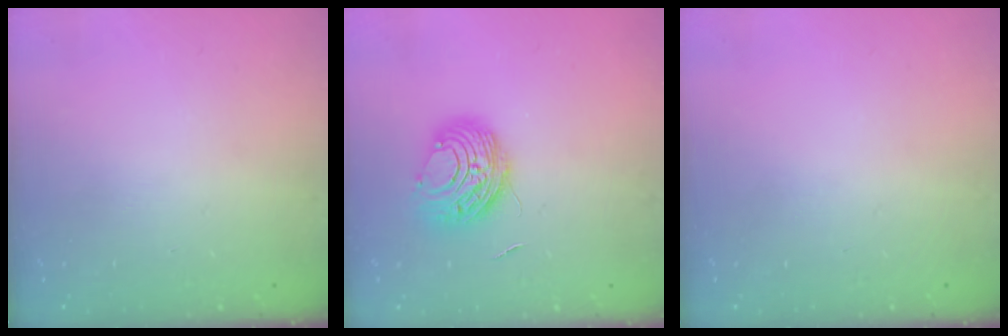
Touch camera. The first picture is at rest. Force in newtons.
{"total": 9.1, "press": 9.1, "slide": 0.5}
{"total": 0.0}